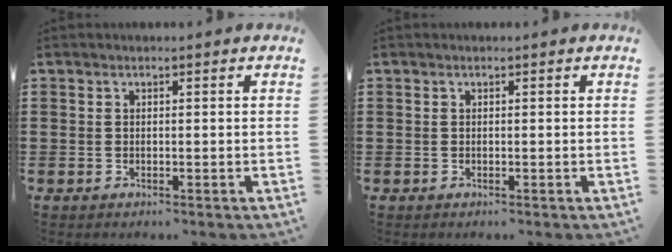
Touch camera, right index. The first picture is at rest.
{"total": 0.0}